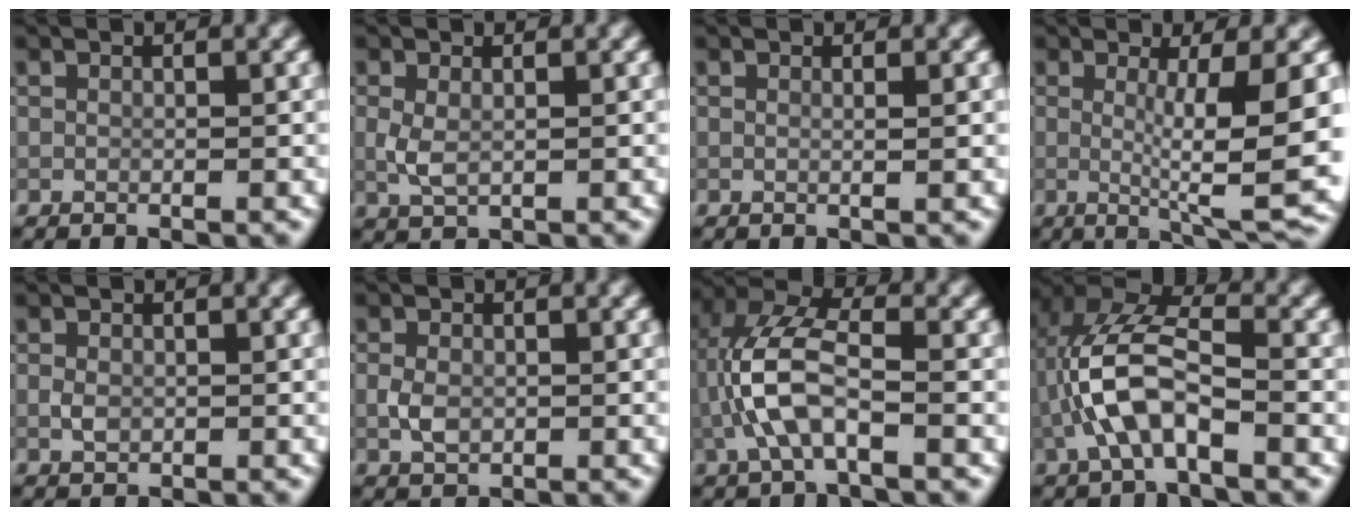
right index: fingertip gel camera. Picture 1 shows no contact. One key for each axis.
{"total": 2.1, "fx": 0.0, "fy": 1.3, "fz": 1.7, "tx": -0.043, "ty": -0.002, "tz": 0.003}
{"total": 1.0, "fx": 0.2, "fy": 0.3, "fz": 0.9, "tx": -0.007, "ty": 0.002, "tz": -0.001}
{"total": 9.5, "fx": 0.0, "fy": 1.6, "fz": 9.3, "tx": -0.134, "ty": -0.010, "tz": 0.004}
{"total": 1.4, "fx": -0.2, "fy": 1.0, "fz": 0.9, "tx": -0.018, "ty": -0.002, "tz": -0.003}
{"total": 2.2, "fx": -0.3, "fy": 1.6, "fz": 1.5, "tx": -0.031, "ty": -0.002, "tz": -0.007}
{"total": 6.8, "fx": -1.4, "fy": 2.9, "fz": 5.9, "tx": -0.137, "ty": 0.014, "tz": -0.030}
{"total": 7.4, "fx": -1.9, "fy": 3.3, "fz": 6.4, "tx": -0.145, "ty": 0.018, "tz": -0.039}